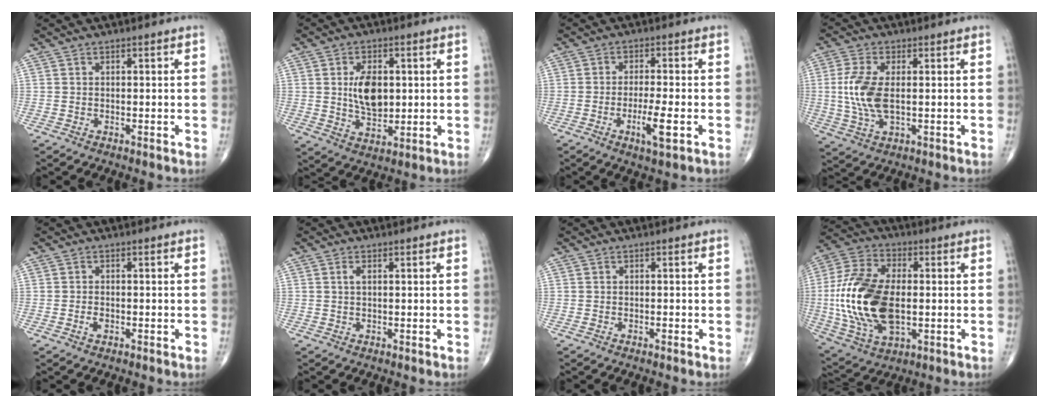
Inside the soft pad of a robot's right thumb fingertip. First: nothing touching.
{"total": 8.6, "force": [1.2, 5.1, 6.9], "torque": [-0.101, -0.012, 0.027]}
{"total": 6.1, "force": [-2.1, 1.1, 5.6], "torque": [-0.103, 0.000, -0.037]}
{"total": 8.8, "force": [0.3, 4.2, 7.8], "torque": [-0.181, -0.005, 0.009]}
{"total": 1.4, "force": [-0.6, 0.7, 0.9], "torque": [-0.017, 0.004, -0.014]}
{"total": 1.0, "force": [0.3, 0.4, 0.9], "torque": [-0.021, 0.000, 0.004]}
{"total": 0.5, "force": [-0.3, 0.2, 0.4], "torque": [-0.009, 0.004, -0.005]}
{"total": 21.2, "force": [-1.1, 11.8, 17.5], "torque": [-0.368, 0.000, -0.013]}